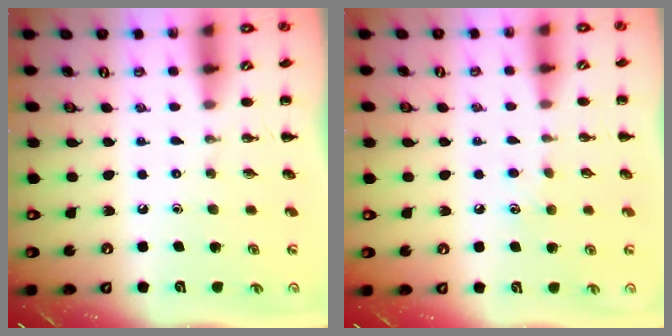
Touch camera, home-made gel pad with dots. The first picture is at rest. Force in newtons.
{"total": 4.1, "press": 3.9, "slide": 1.2}